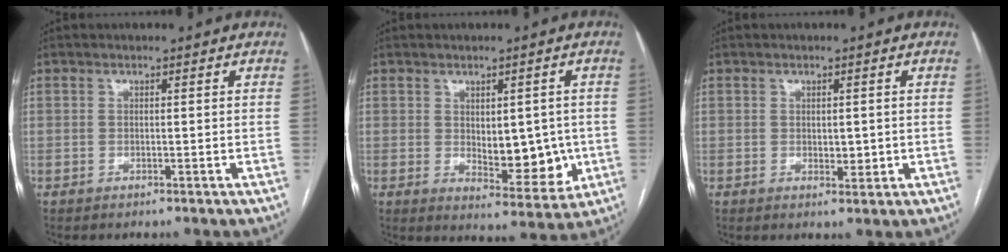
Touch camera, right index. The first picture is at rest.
{"total": 8.6, "force": [-0.4, 4.0, 7.6], "torque": [-0.096, -0.004, 0.012]}
{"total": 2.2, "force": [0.0, 1.1, 1.8], "torque": [-0.025, -0.004, 0.005]}